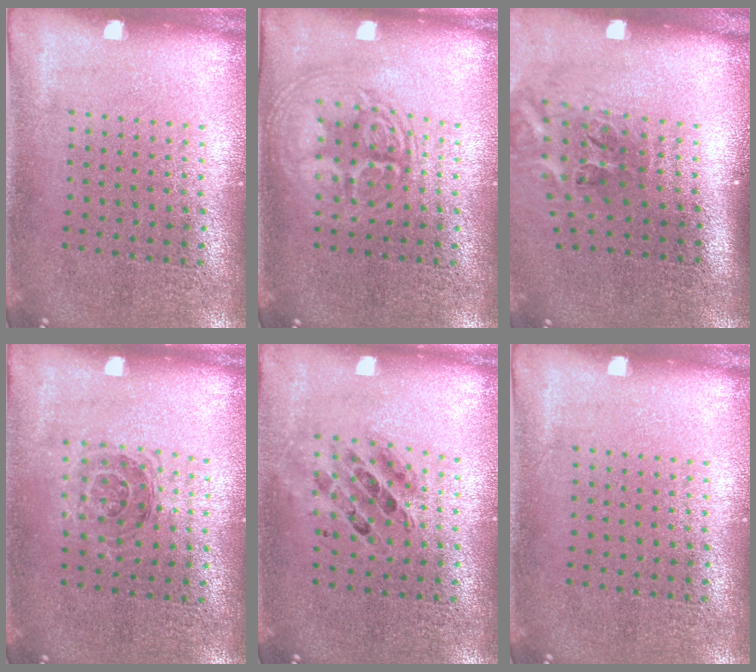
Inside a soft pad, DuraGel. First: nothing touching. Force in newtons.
{"total": 2.9, "press": 2.8, "slide": 0.4}
{"total": 2.3, "press": 1.4, "slide": 1.8}
{"total": 1.1, "press": 1.0, "slide": 0.4}
{"total": 0.5, "press": 0.5, "slide": 0.2}
{"total": 0.0}